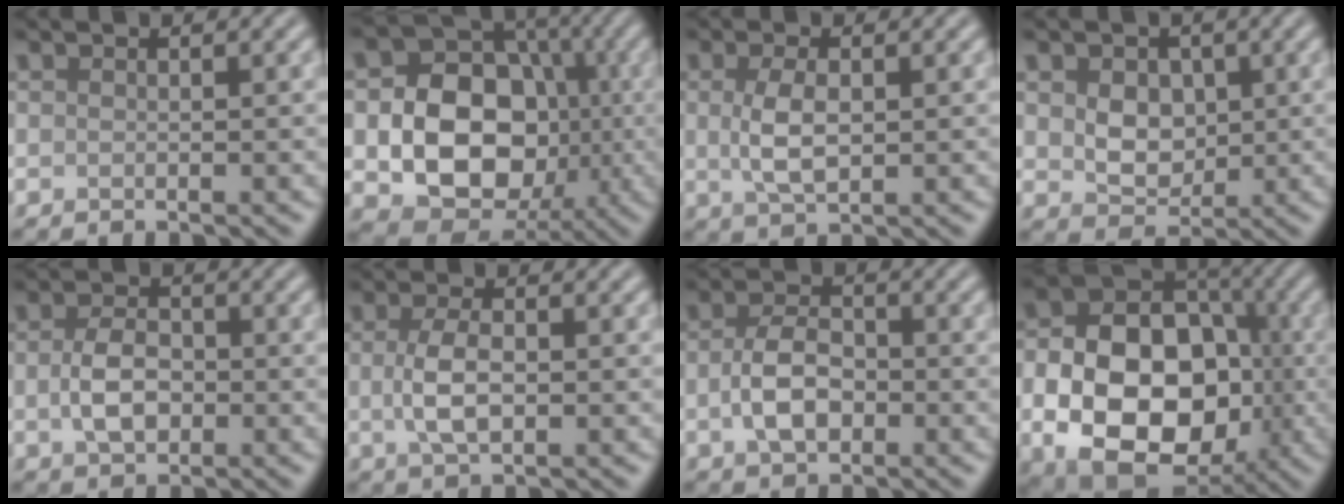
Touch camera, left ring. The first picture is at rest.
{"total": 11.4, "force": [-1.5, 8.7, 7.3], "torque": [-0.107, -0.001, -0.038]}
{"total": 3.5, "force": [0.3, 1.7, 3.1], "torque": [-0.070, -0.002, 0.006]}
{"total": 4.1, "force": [0.7, 3.1, 2.6], "torque": [-0.048, -0.004, 0.009]}
{"total": 3.7, "force": [-0.4, 2.4, 2.8], "torque": [-0.059, -0.001, -0.009]}
{"total": 3.7, "force": [-0.1, 1.7, 3.2], "torque": [-0.071, -0.003, -0.002]}
{"total": 4.3, "force": [-0.7, 2.6, 3.3], "torque": [-0.068, 0.000, -0.017]}
{"total": 15.2, "force": [-3.3, 10.9, 10.1], "torque": [-0.165, -0.028, -0.057]}